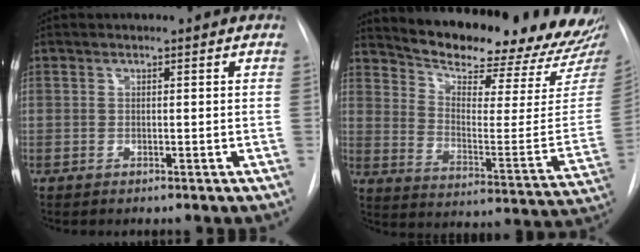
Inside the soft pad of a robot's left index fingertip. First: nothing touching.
{"total": 24.9, "force": [22.7, 4.2, 9.4], "torque": [-0.146, -0.086, 0.294]}